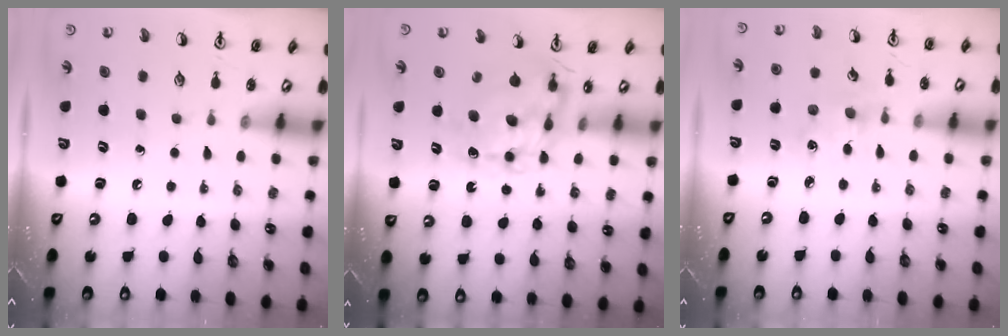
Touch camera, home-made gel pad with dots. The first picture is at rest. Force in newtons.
{"total": 8.7, "press": 8.7, "slide": 0.6}
{"total": 2.8, "press": 2.8, "slide": 0.4}